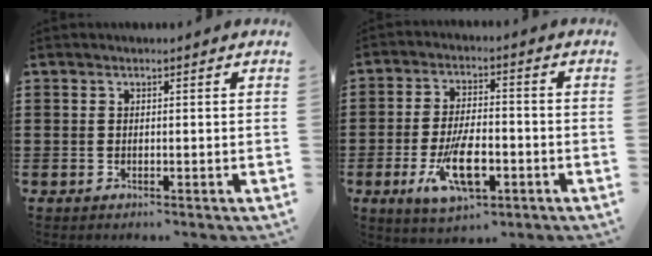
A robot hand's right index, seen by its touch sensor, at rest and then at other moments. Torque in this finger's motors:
{"motor_torque": [1.93, 0.20, 0.44, 0.14]}